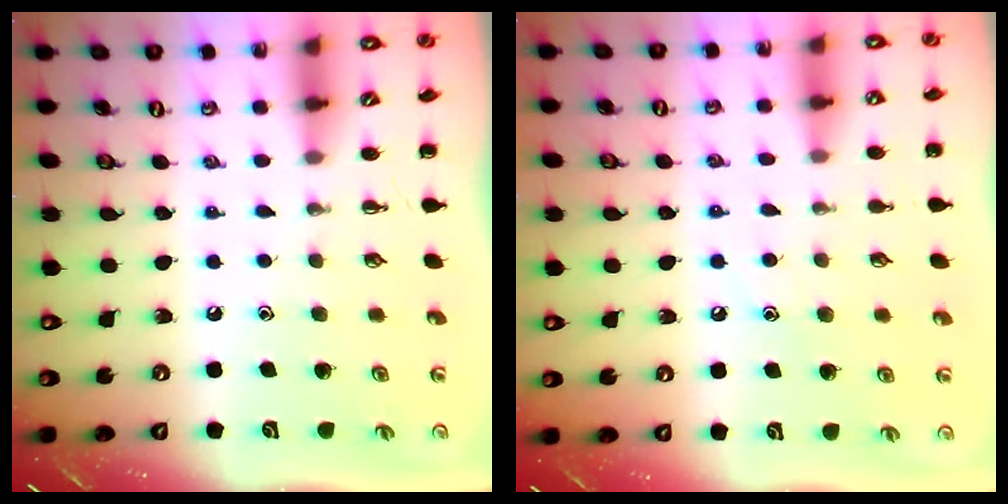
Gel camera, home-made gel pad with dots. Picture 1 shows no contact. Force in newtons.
{"total": 7.3, "press": 7.1, "slide": 1.6}